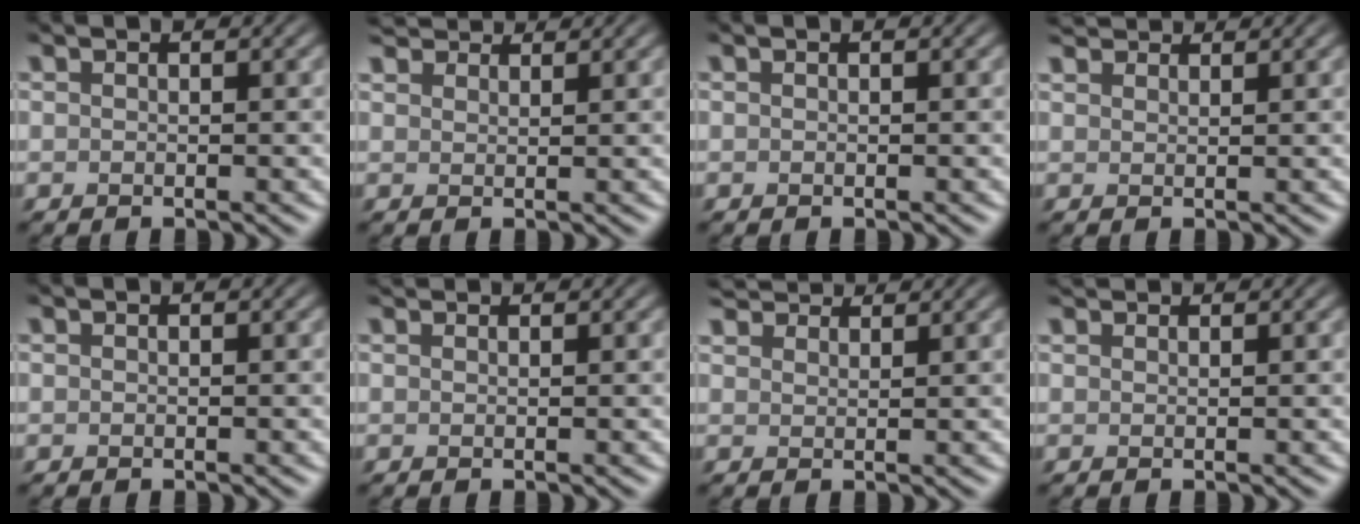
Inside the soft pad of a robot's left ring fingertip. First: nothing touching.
{"total": 4.1, "force": [3.8, 1.1, 1.0], "torque": [-0.033, 0.001, 0.066]}
{"total": 0.0}
{"total": 3.7, "force": [3.5, 0.8, 1.0], "torque": [-0.028, 0.004, 0.054]}
{"total": 0.0}
{"total": 1.8, "force": [1.7, 0.3, 0.5], "torque": [-0.012, 0.000, 0.012]}
{"total": 4.6, "force": [4.3, 1.1, 1.2], "torque": [-0.037, 0.002, 0.075]}
{"total": 2.0, "force": [2.0, 0.3, 0.5], "torque": [-0.013, 0.001, 0.022]}